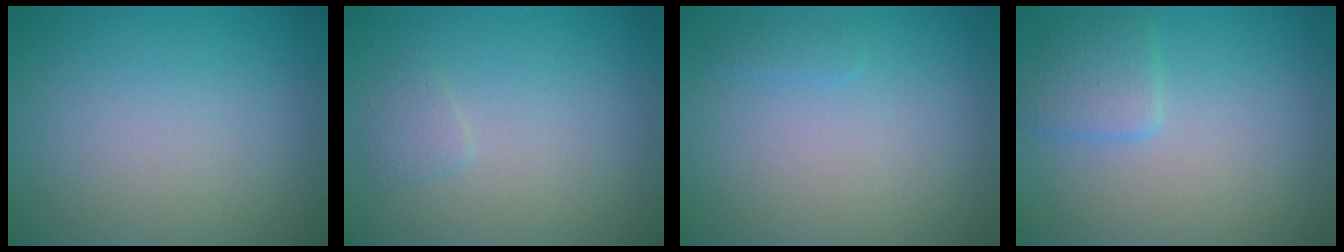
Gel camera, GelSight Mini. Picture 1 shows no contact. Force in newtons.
{"total": 1.0, "press": 1.0, "slide": 0.1}
{"total": 0.6, "press": 0.6, "slide": 0.0}
{"total": 2.2, "press": 2.2, "slide": 0.1}